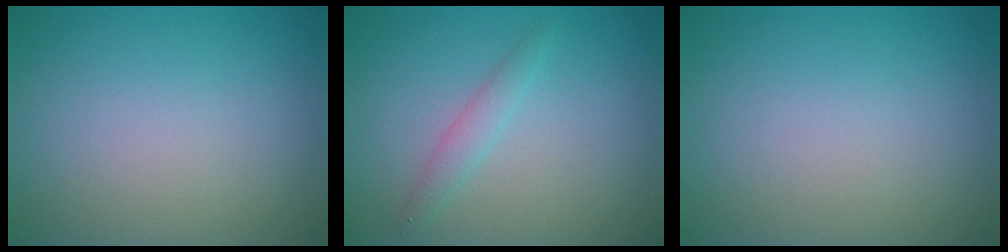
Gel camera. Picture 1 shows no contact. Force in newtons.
{"total": 1.5, "press": 1.5, "slide": 0.0}
{"total": 0.0}